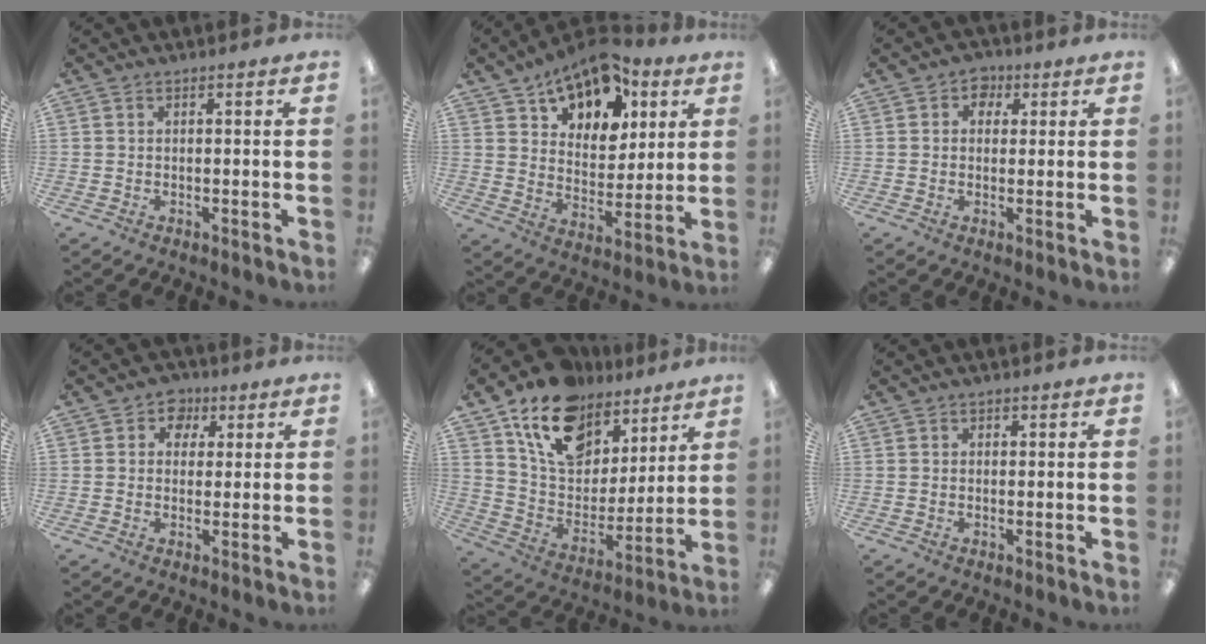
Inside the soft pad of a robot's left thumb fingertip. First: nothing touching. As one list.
[{"total": 14.9, "force": [10.8, 8.2, 6.1], "torque": [-0.098, -0.067, 0.194]}, {"total": 3.5, "force": [1.3, 2.9, 1.4], "torque": [-0.009, -0.001, 0.018]}, {"total": 4.5, "force": [1.9, 3.9, 1.3], "torque": [-0.015, -0.005, 0.030]}, {"total": 17.0, "force": [11.6, 10.4, 6.9], "torque": [-0.137, -0.058, 0.215]}, {"total": 0.6, "force": [0.1, 0.6, 0.0], "torque": [0.008, -0.001, 0.000]}]